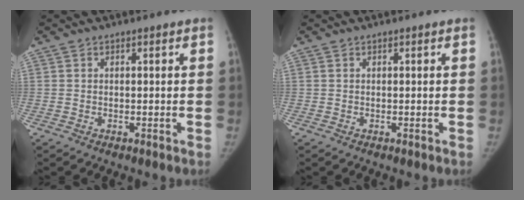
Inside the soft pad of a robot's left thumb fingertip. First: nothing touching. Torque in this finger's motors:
{"motor_torque": [0.00, 0.00, 0.17, -0.08, 0.00]}